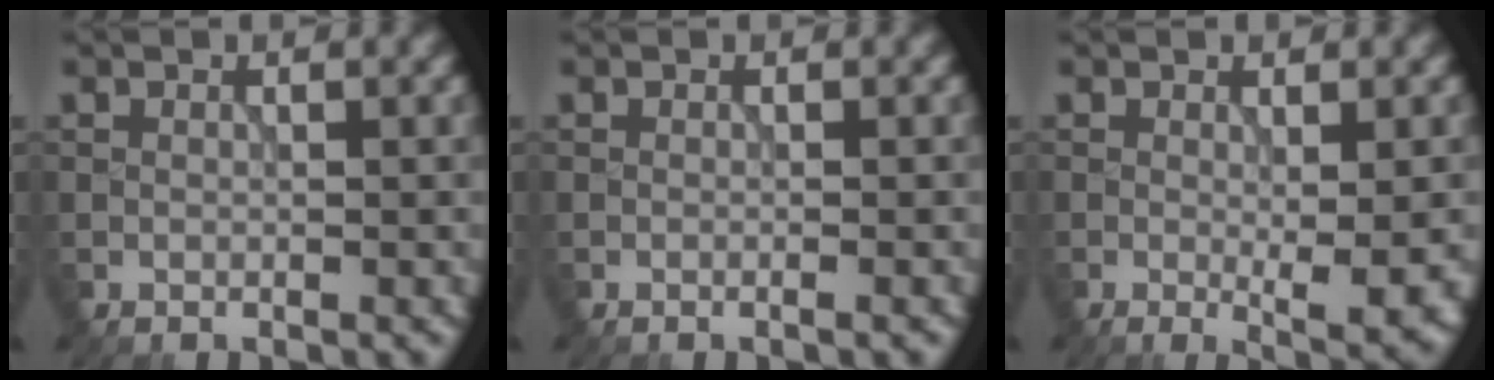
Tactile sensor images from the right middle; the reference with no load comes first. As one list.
[{"total": 0.7, "force": [-0.1, 0.2, 0.7], "torque": [-0.009, -0.004, -0.010]}, {"total": 3.5, "force": [-0.5, 0.5, 3.5], "torque": [-0.054, -0.014, -0.003]}]